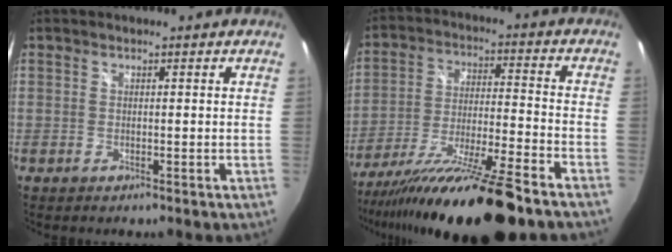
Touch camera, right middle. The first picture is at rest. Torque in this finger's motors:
{"motor_torque": [1.09, -1.05, 0.55, 0.21]}